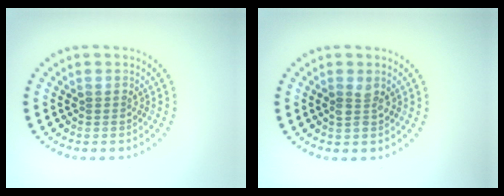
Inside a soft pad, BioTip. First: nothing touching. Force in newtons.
{"total": 1.2, "press": 1.2, "slide": 0.2}